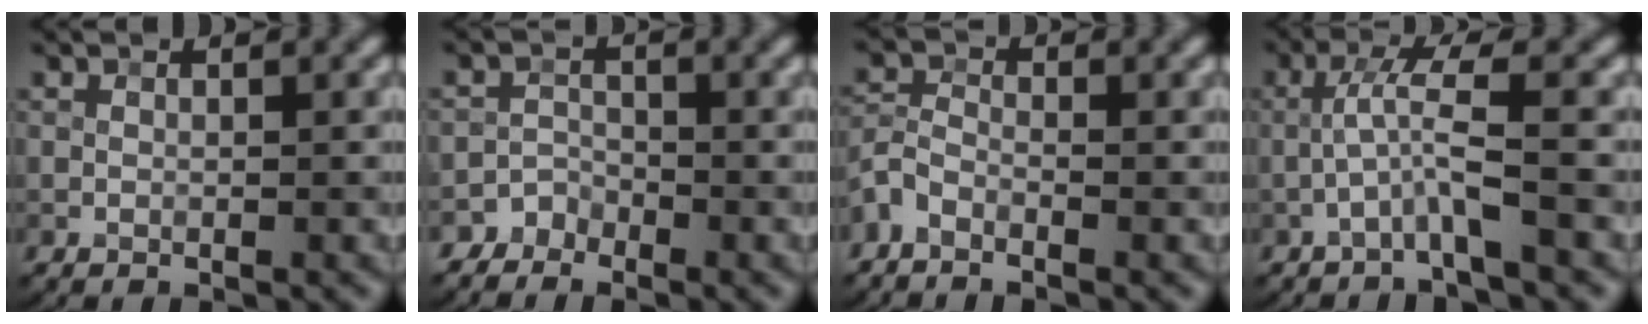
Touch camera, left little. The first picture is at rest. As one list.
[{"total": 2.1, "force": [-1.8, 0.9, -0.2], "torque": [0.009, 0.007, -0.034]}, {"total": 2.2, "force": [-1.6, 1.0, 1.2], "torque": [-0.029, 0.003, -0.044]}, {"total": 3.3, "force": [-1.2, -0.2, 3.0], "torque": [-0.069, 0.016, -0.030]}]